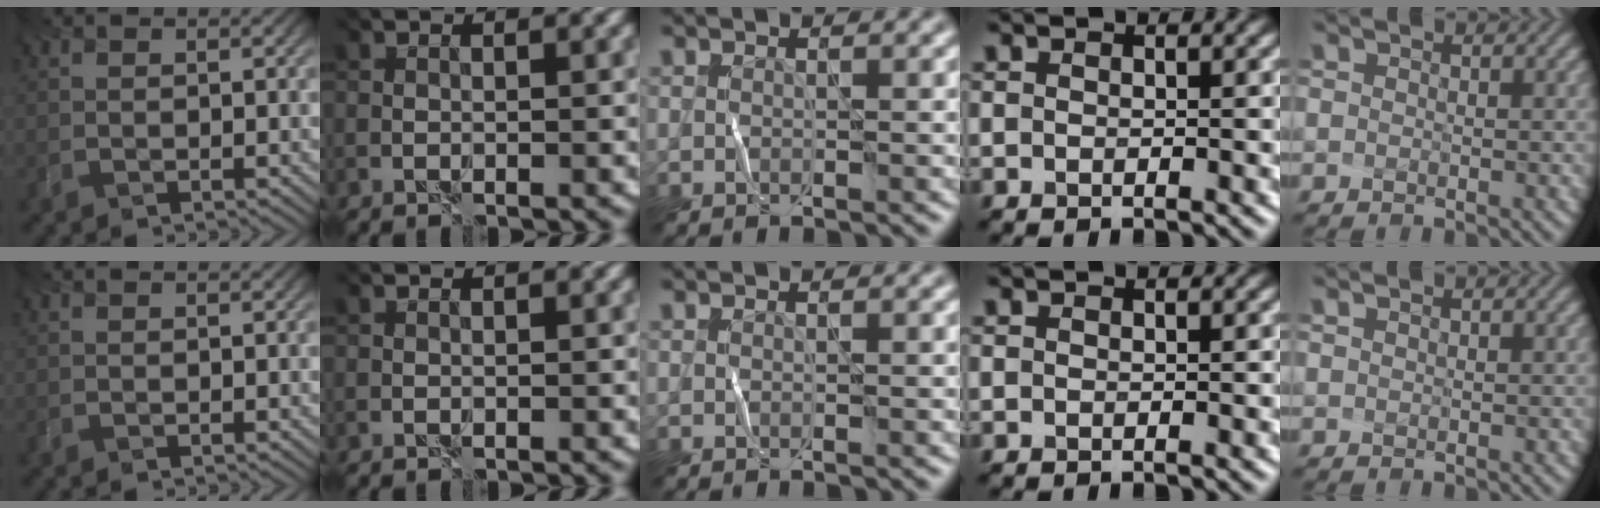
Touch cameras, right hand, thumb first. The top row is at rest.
{"little": {"total": 0.6, "force": [0.5, 0.2, 0.3], "torque": [-0.007, 0.012, 0.006]}}